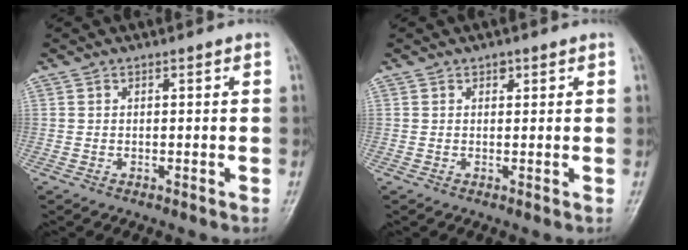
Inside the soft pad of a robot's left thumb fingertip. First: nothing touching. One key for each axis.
{"total": 1.1, "fx": 0.6, "fy": 0.8, "fz": 0.5, "tx": 0.003, "ty": 0.001, "tz": 0.005}